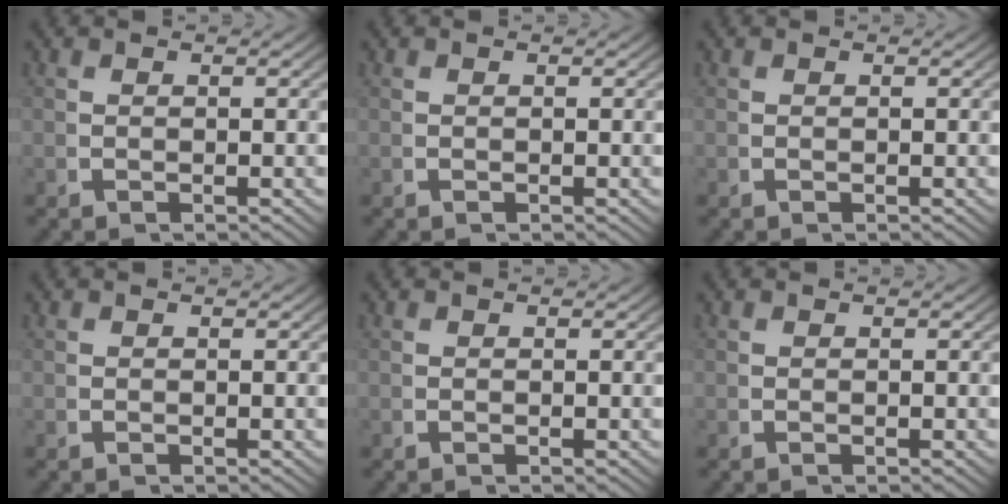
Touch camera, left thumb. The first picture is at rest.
{"total": 0.0}
{"total": 0.0}
{"total": 0.0}
{"total": 0.0}
{"total": 0.0}